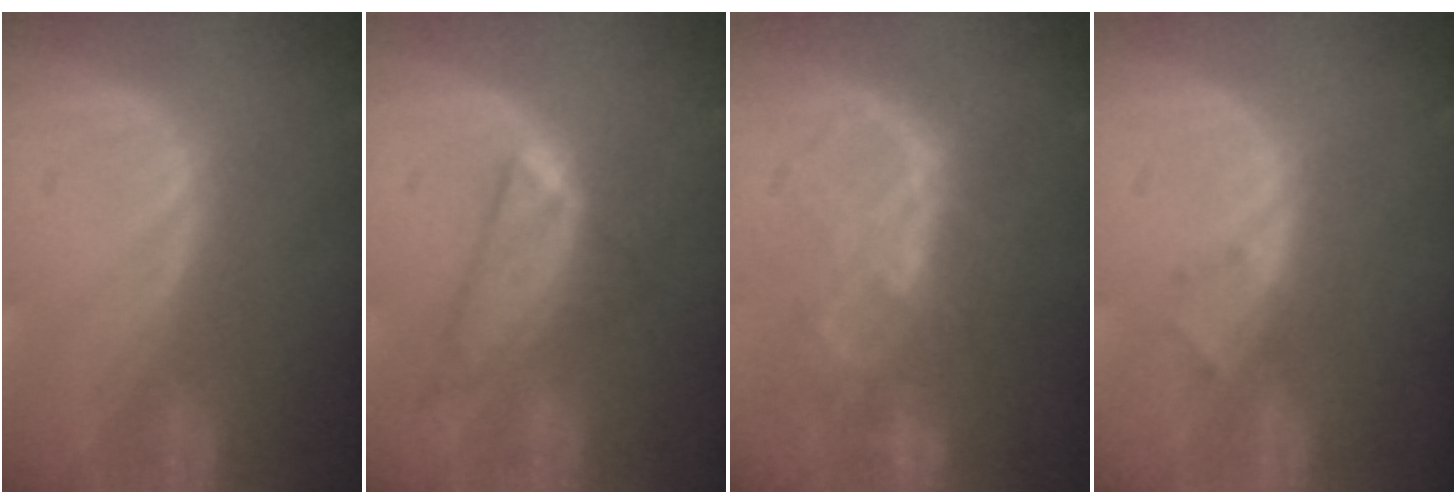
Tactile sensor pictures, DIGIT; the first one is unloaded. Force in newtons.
{"total": 6.0, "press": 6.0, "slide": 0.8}
{"total": 7.1, "press": 7.1, "slide": 1.0}
{"total": 1.3, "press": 1.1, "slide": 0.8}